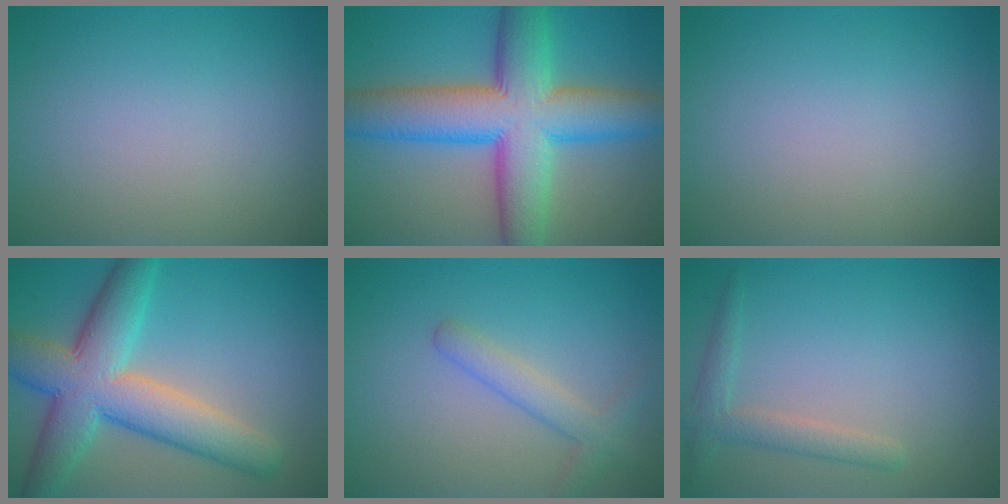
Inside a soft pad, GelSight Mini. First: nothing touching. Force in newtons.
{"total": 11.6, "press": 11.6, "slide": 0.3}
{"total": 0.0}
{"total": 9.0, "press": 9.0, "slide": 0.4}
{"total": 2.5, "press": 2.5, "slide": 0.2}
{"total": 2.3, "press": 2.2, "slide": 0.2}